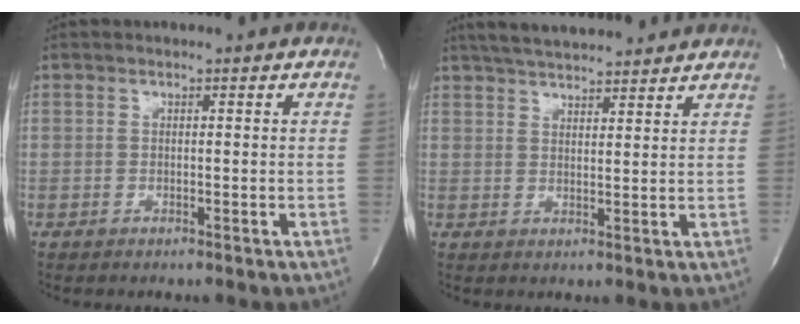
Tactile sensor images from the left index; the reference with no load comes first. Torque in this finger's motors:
{"motor_torque": [-0.23, -0.51, 0.54, 0.13]}